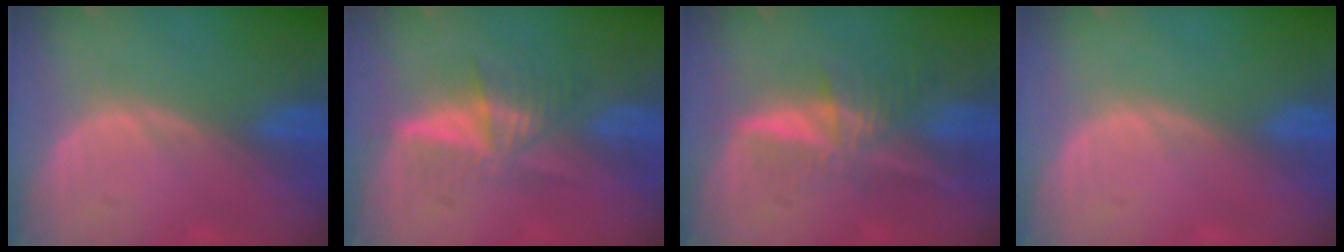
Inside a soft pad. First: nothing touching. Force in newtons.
{"total": 5.2, "press": 4.8, "slide": 1.8}
{"total": 5.9, "press": 5.5, "slide": 2.2}
{"total": 0.0}